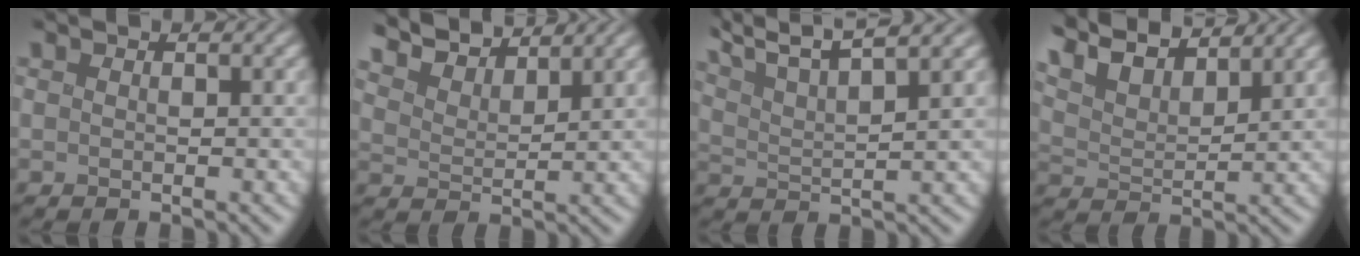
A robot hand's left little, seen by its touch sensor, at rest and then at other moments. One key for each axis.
{"total": 6.0, "fx": 5.5, "fy": 1.1, "fz": 2.0, "tx": -0.049, "ty": 0.014, "tz": 0.074}
{"total": 9.5, "fx": 7.3, "fy": 2.3, "fz": 5.6, "tx": -0.117, "ty": 0.028, "tz": 0.083}
{"total": 8.4, "fx": 6.6, "fy": 2.7, "fz": 4.4, "tx": -0.112, "ty": 0.023, "tz": 0.097}